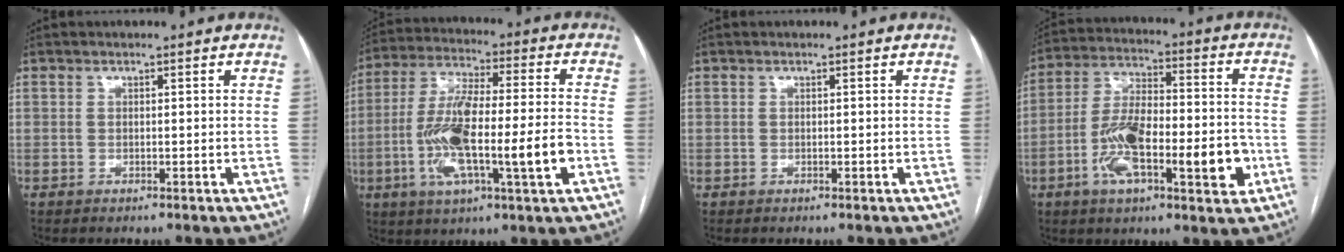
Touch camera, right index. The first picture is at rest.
{"total": 16.6, "force": [-4.1, 2.1, 15.9], "torque": [-0.305, 0.001, -0.070]}
{"total": 0.0}
{"total": 16.6, "force": [-5.1, 4.8, 15.1], "torque": [-0.262, 0.017, -0.082]}